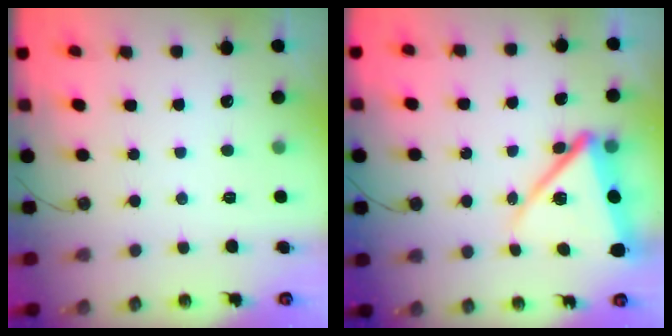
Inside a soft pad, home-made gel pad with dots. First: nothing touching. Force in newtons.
{"total": 14.3, "press": 14.2, "slide": 1.6}